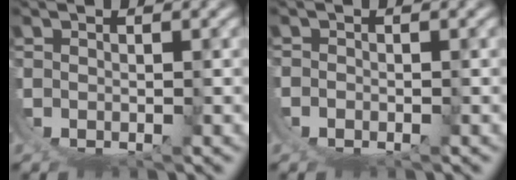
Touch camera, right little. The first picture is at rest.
{"total": 2.0, "force": [-0.3, 1.9, 0.6], "torque": [-0.025, -0.005, -0.006]}